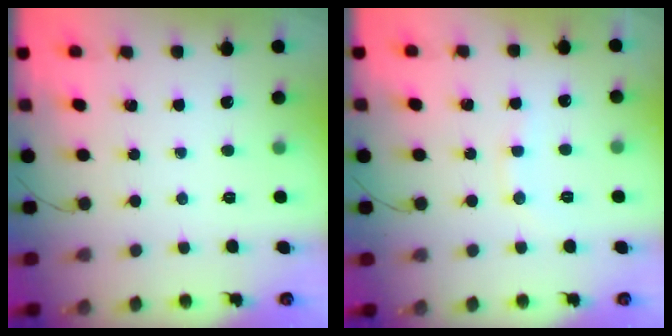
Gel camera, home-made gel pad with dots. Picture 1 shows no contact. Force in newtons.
{"total": 7.4, "press": 7.3, "slide": 1.1}